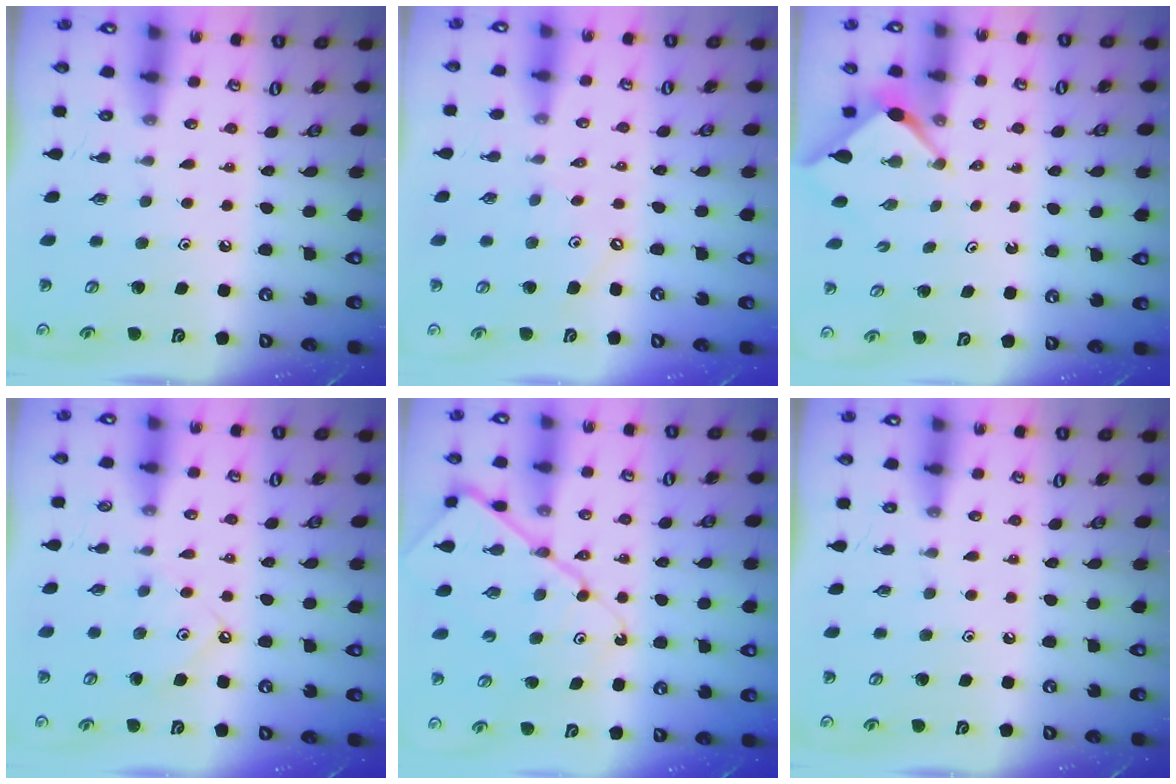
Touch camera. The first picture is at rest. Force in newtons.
{"total": 2.9, "press": 2.8, "slide": 0.5}
{"total": 2.6, "press": 2.6, "slide": 0.3}
{"total": 5.7, "press": 5.7, "slide": 0.4}
{"total": 13.5, "press": 13.4, "slide": 1.2}
{"total": 0.0}